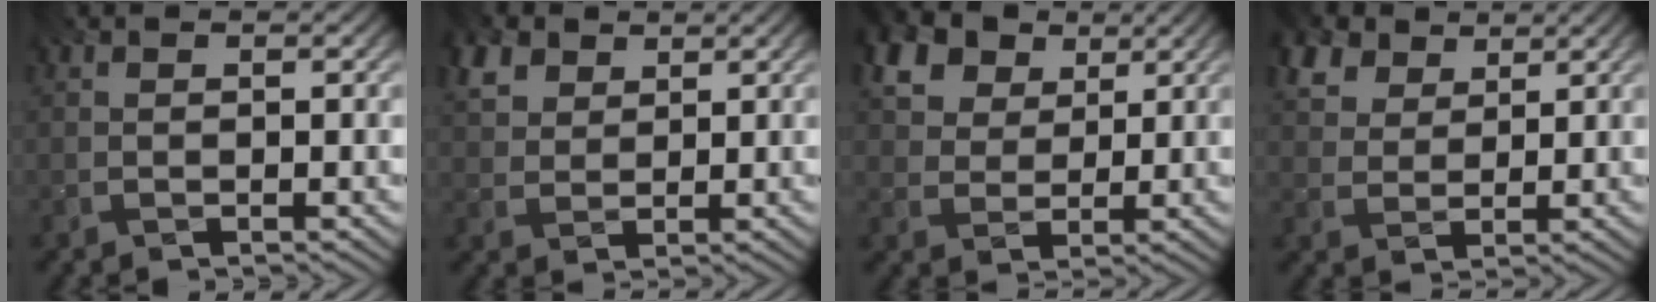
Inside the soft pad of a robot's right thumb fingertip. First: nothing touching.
{"total": 5.1, "force": [2.9, 3.4, 2.5], "torque": [-0.078, 0.008, 0.058]}
{"total": 12.0, "force": [6.7, 8.0, 5.9], "torque": [-0.173, 0.011, 0.125]}
{"total": 6.4, "force": [4.2, 3.9, 2.9], "torque": [-0.086, 0.007, 0.079]}